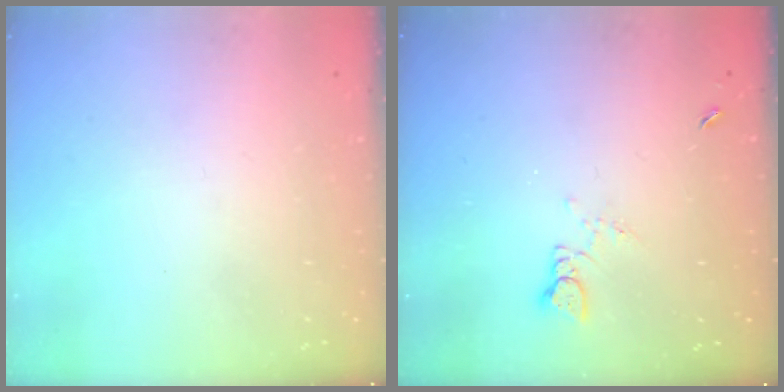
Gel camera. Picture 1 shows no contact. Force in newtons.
{"total": 1.0, "press": 1.0, "slide": 0.1}